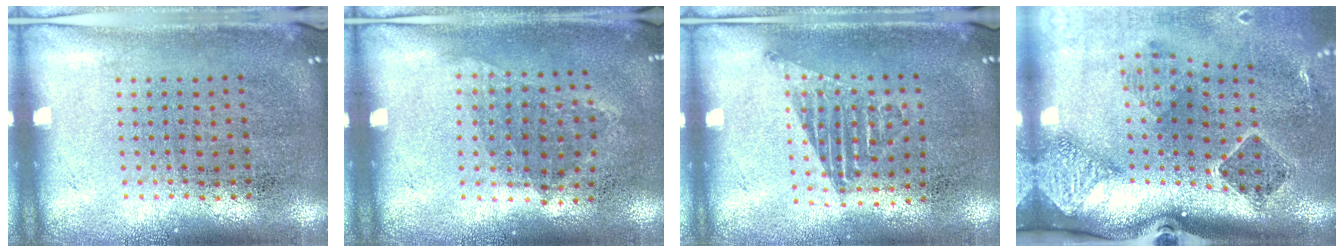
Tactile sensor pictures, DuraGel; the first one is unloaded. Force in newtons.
{"total": 0.9, "press": 0.7, "slide": 0.6}
{"total": 1.3, "press": 1.0, "slide": 0.8}
{"total": 2.3, "press": 1.7, "slide": 1.5}